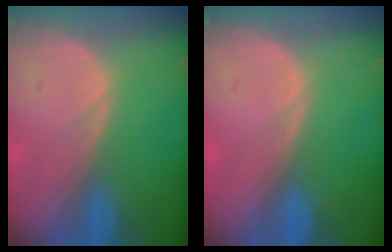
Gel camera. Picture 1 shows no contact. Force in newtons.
{"total": 0.0}